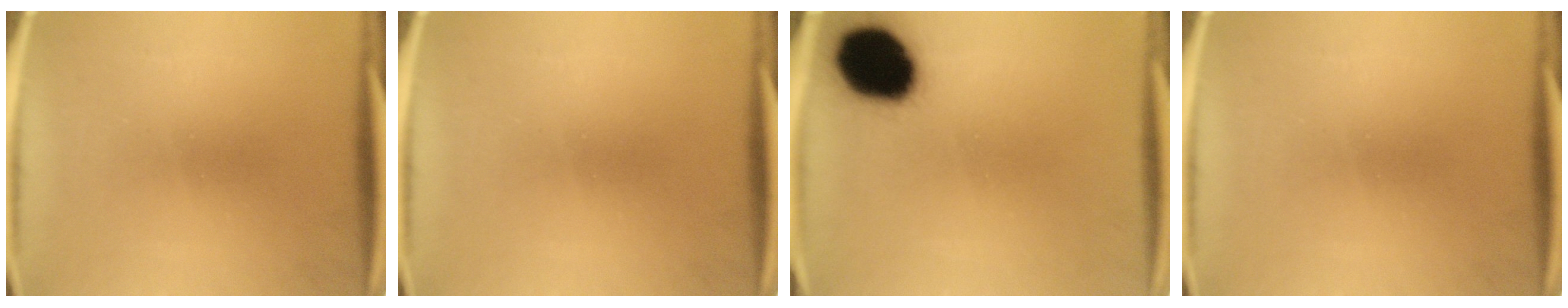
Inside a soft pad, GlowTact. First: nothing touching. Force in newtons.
{"total": 0.0}
{"total": 17.2}
{"total": 0.0}